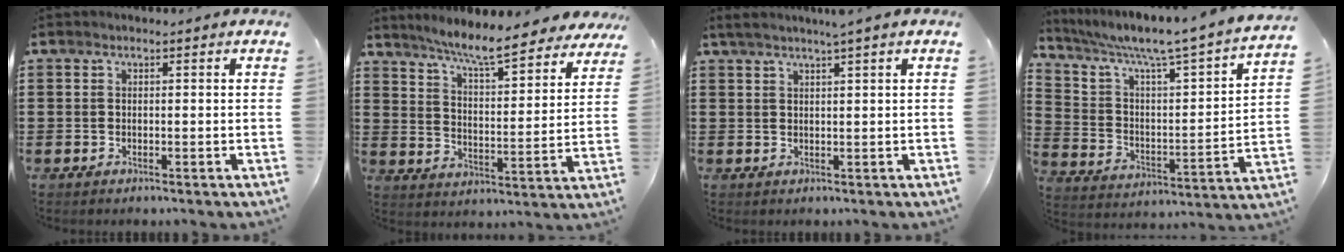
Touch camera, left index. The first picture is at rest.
{"total": 7.9, "force": [7.0, -0.3, 3.6], "torque": [-0.087, -0.041, 0.119]}
{"total": 2.1, "force": [1.6, -0.6, 1.2], "torque": [-0.024, -0.003, 0.029]}
{"total": 3.9, "force": [3.2, 0.0, 2.2], "torque": [-0.063, -0.044, 0.041]}